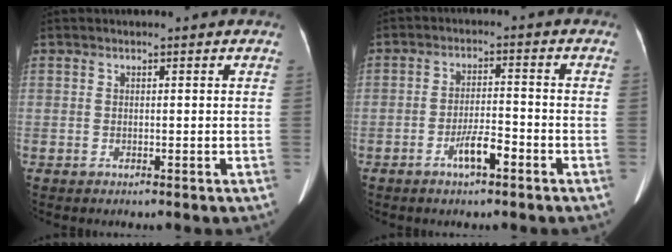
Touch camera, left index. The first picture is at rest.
{"total": 4.6, "force": [-2.9, 0.9, 3.5], "torque": [-0.069, -0.001, -0.052]}